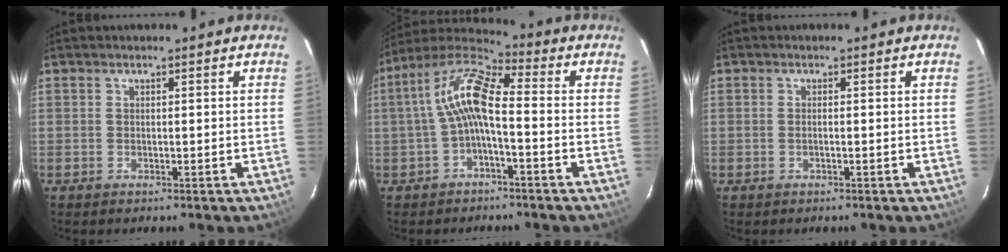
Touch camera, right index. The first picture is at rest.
{"total": 9.8, "force": [-1.3, 3.1, 9.2], "torque": [-0.192, 0.024, -0.029]}
{"total": 0.8, "force": [-0.3, -0.1, 0.8], "torque": [-0.015, 0.001, -0.006]}